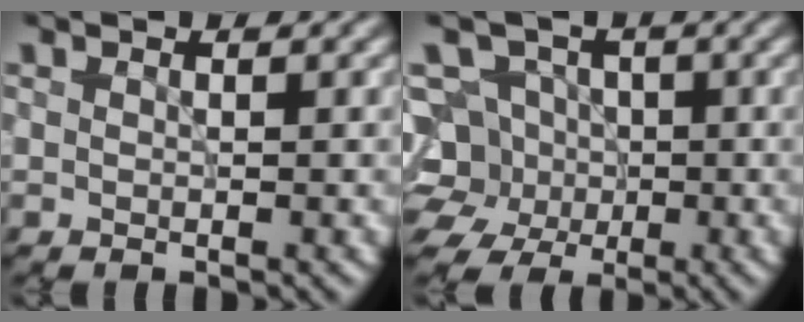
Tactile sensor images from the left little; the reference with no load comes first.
{"total": 8.8, "force": [-1.4, 7.9, 3.5], "torque": [-0.059, 0.018, -0.062]}